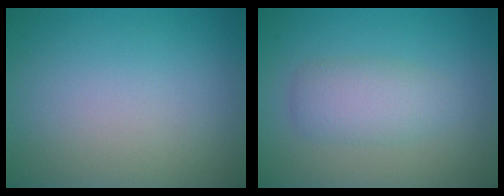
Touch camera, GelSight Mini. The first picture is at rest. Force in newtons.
{"total": 3.0, "press": 3.0, "slide": 0.1}